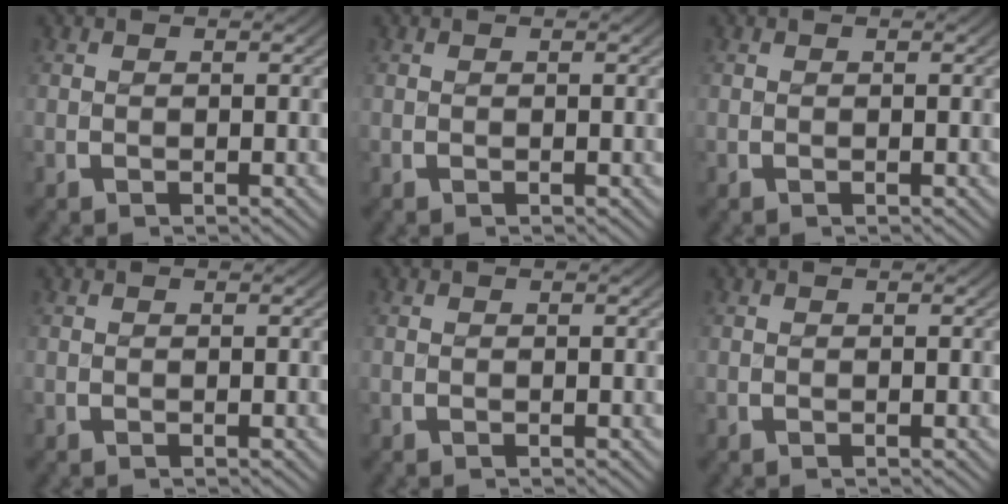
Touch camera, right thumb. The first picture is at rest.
{"total": 0.0}
{"total": 0.0}
{"total": 0.0}
{"total": 0.0}
{"total": 0.0}